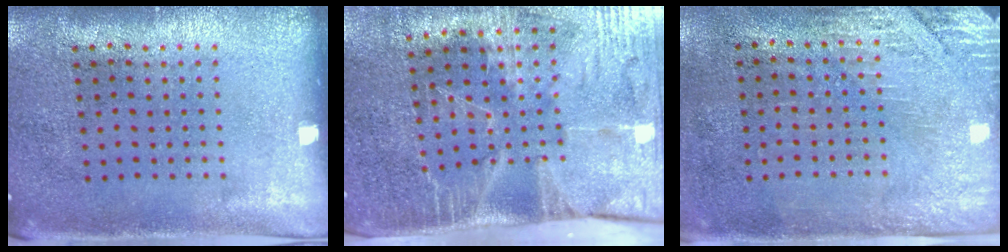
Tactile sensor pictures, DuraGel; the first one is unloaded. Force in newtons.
{"total": 4.3, "press": 3.6, "slide": 2.4}
{"total": 2.9, "press": 2.5, "slide": 1.5}